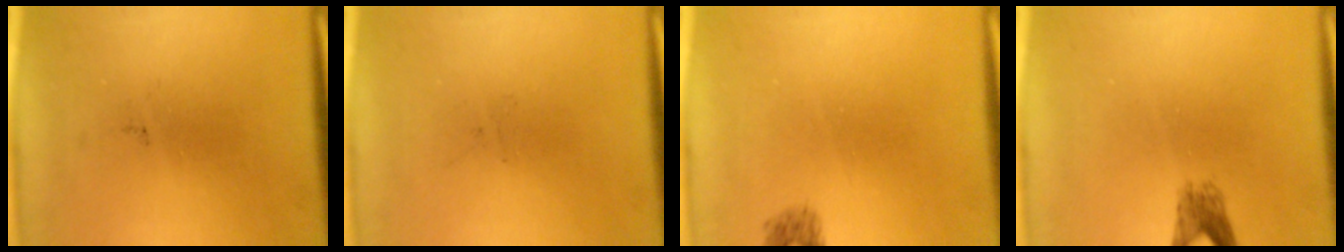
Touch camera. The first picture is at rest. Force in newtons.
{"total": 0.0}
{"total": 1.0}
{"total": 2.2}